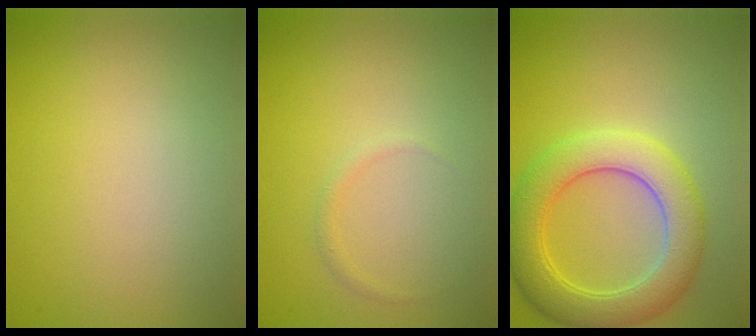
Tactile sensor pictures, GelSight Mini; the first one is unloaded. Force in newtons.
{"total": 0.6, "press": 0.6, "slide": 0.1}
{"total": 6.1, "press": 6.1, "slide": 0.2}